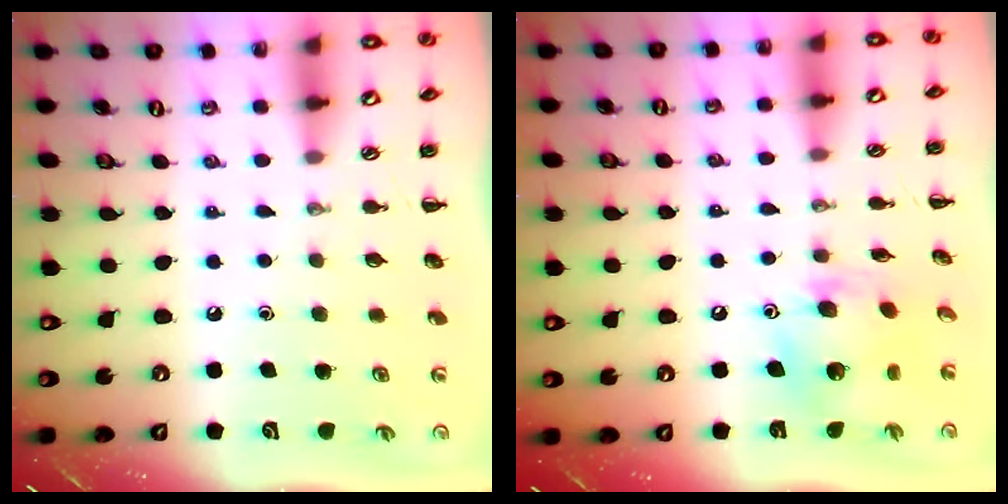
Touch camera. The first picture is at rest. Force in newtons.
{"total": 9.4, "press": 9.4, "slide": 0.1}